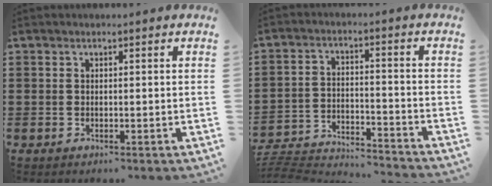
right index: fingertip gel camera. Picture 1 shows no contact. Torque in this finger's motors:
{"motor_torque": [-1.51, 0.63, -1.05, -0.21]}